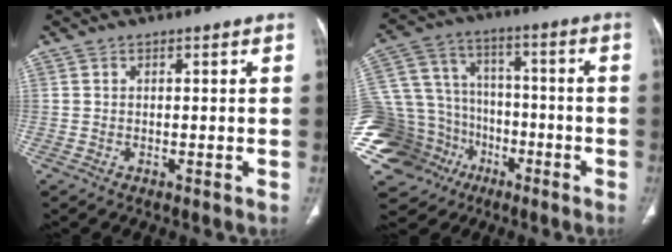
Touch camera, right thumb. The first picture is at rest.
{"total": 28.1, "force": [-11.4, 22.3, 12.9], "torque": [-0.315, 0.079, -0.184]}